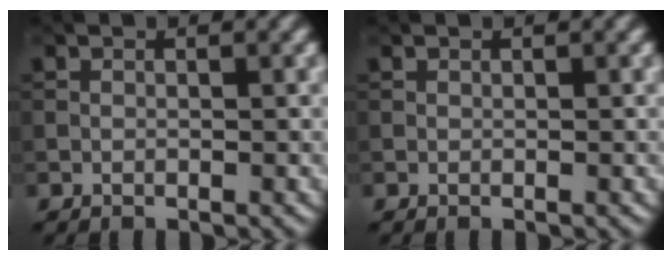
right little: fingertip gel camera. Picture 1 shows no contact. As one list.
[{"total": 0.0}]